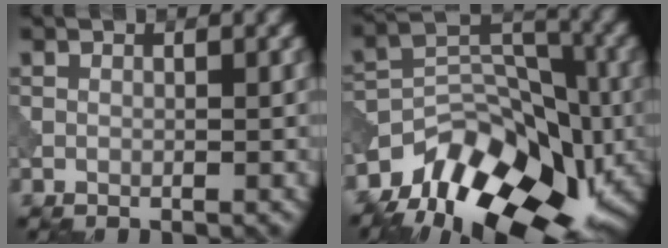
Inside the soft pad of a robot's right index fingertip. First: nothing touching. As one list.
[{"total": 13.1, "force": [-8.8, 7.0, 6.7], "torque": [-0.115, 0.005, -0.150]}]